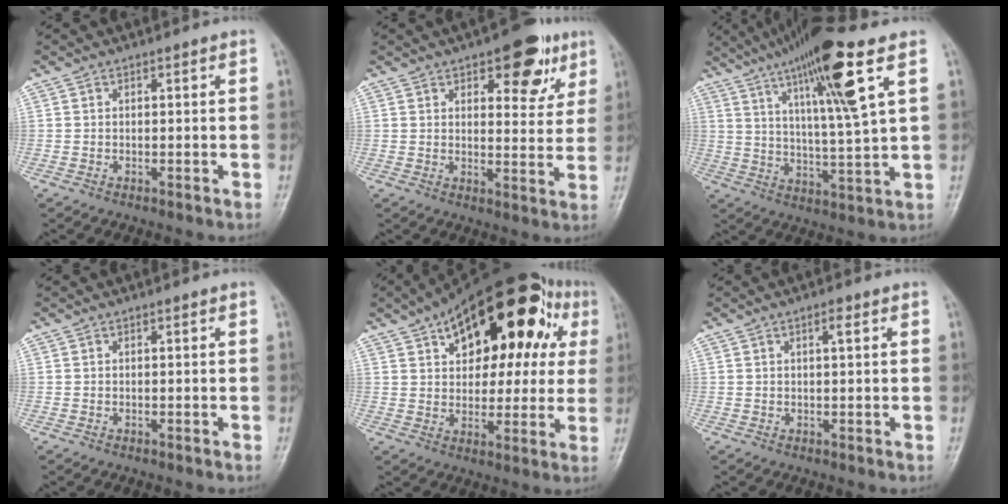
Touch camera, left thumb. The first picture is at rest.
{"total": 11.7, "force": [6.4, 5.3, 8.2], "torque": [-0.063, -0.024, 0.080]}
{"total": 17.6, "force": [8.6, 1.9, 15.2], "torque": [-0.257, -0.025, 0.146]}
{"total": 0.0}
{"total": 25.7, "force": [10.0, 13.4, 19.5], "torque": [-0.249, 0.030, 0.144]}
{"total": 2.0, "force": [0.8, 0.6, 1.7], "torque": [-0.026, 0.000, 0.012]}